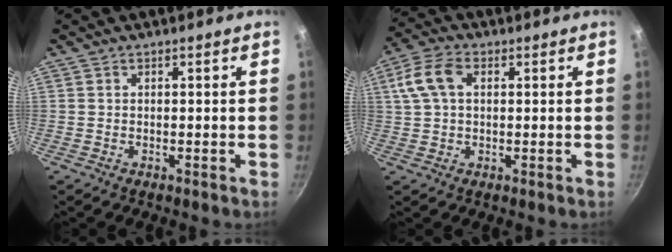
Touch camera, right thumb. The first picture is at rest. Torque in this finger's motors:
{"motor_torque": [-0.63, 0.76, 0.12, -0.04, 0.16]}